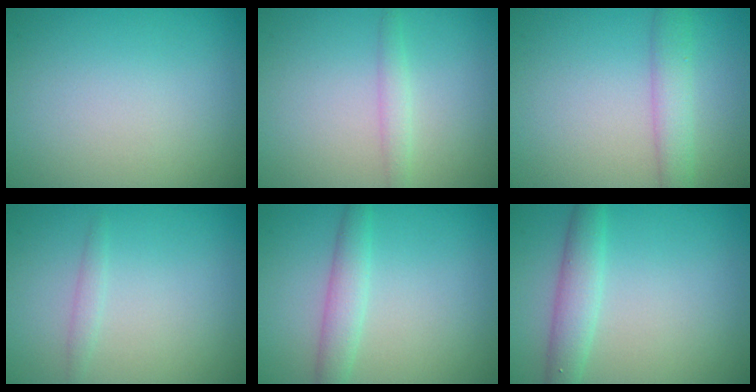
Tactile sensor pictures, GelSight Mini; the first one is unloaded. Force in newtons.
{"total": 1.3, "press": 1.3, "slide": 0.1}
{"total": 2.7, "press": 2.7, "slide": 0.2}
{"total": 0.9, "press": 0.9, "slide": 0.0}
{"total": 2.5, "press": 2.5, "slide": 0.1}
{"total": 3.0, "press": 3.0, "slide": 0.1}